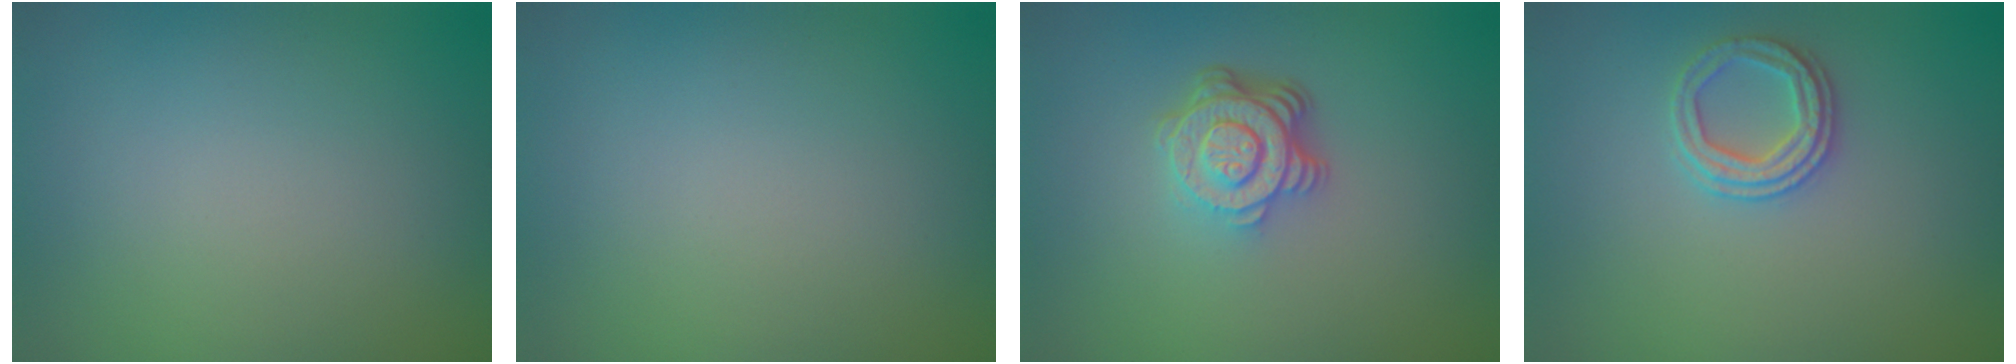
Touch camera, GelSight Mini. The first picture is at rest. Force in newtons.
{"total": 0.0}
{"total": 4.9, "press": 3.4, "slide": 3.5}
{"total": 2.4, "press": 2.4, "slide": 0.4}